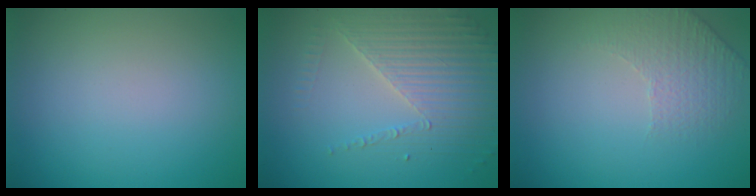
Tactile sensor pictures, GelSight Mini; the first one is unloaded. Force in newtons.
{"total": 3.9, "press": 3.6, "slide": 1.6}
{"total": 1.7, "press": 1.3, "slide": 1.1}